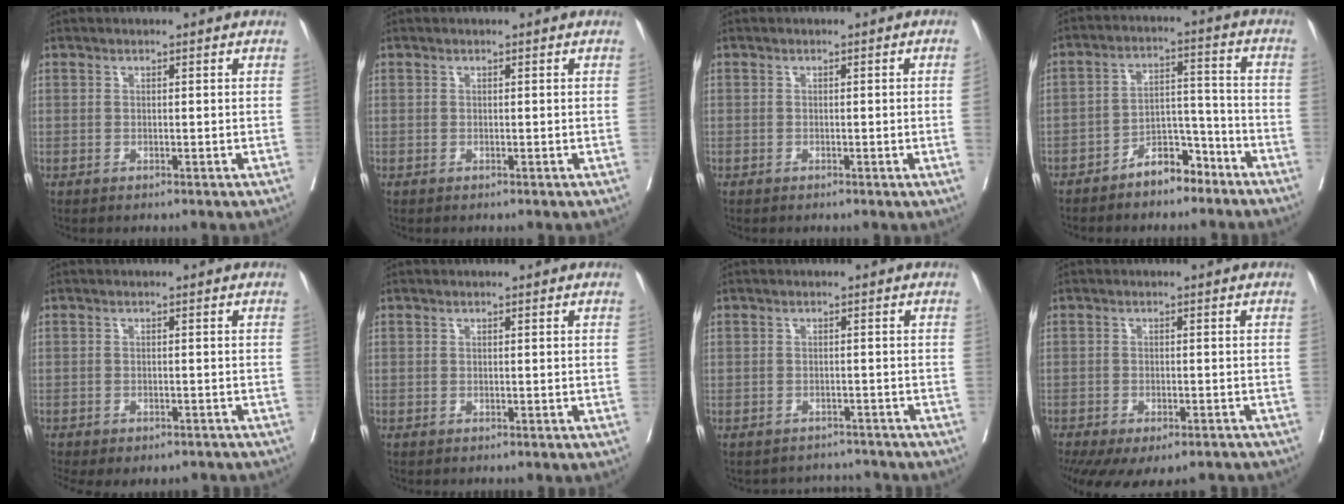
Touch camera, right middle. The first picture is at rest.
{"total": 0.0}
{"total": 1.3, "force": [-0.3, -0.4, 1.2], "torque": [-0.017, -0.001, -0.002]}
{"total": 6.8, "force": [-5.2, 3.0, 3.2], "torque": [-0.054, 0.024, -0.087]}
{"total": 9.3, "force": [-7.1, 4.5, 3.9], "torque": [-0.083, -0.002, -0.086]}
{"total": 0.0}
{"total": 3.7, "force": [-3.4, 0.9, -1.2], "torque": [0.017, 0.010, -0.046]}
{"total": 13.5, "force": [-10.2, 5.3, 7.0], "torque": [-0.158, -0.019, -0.135]}